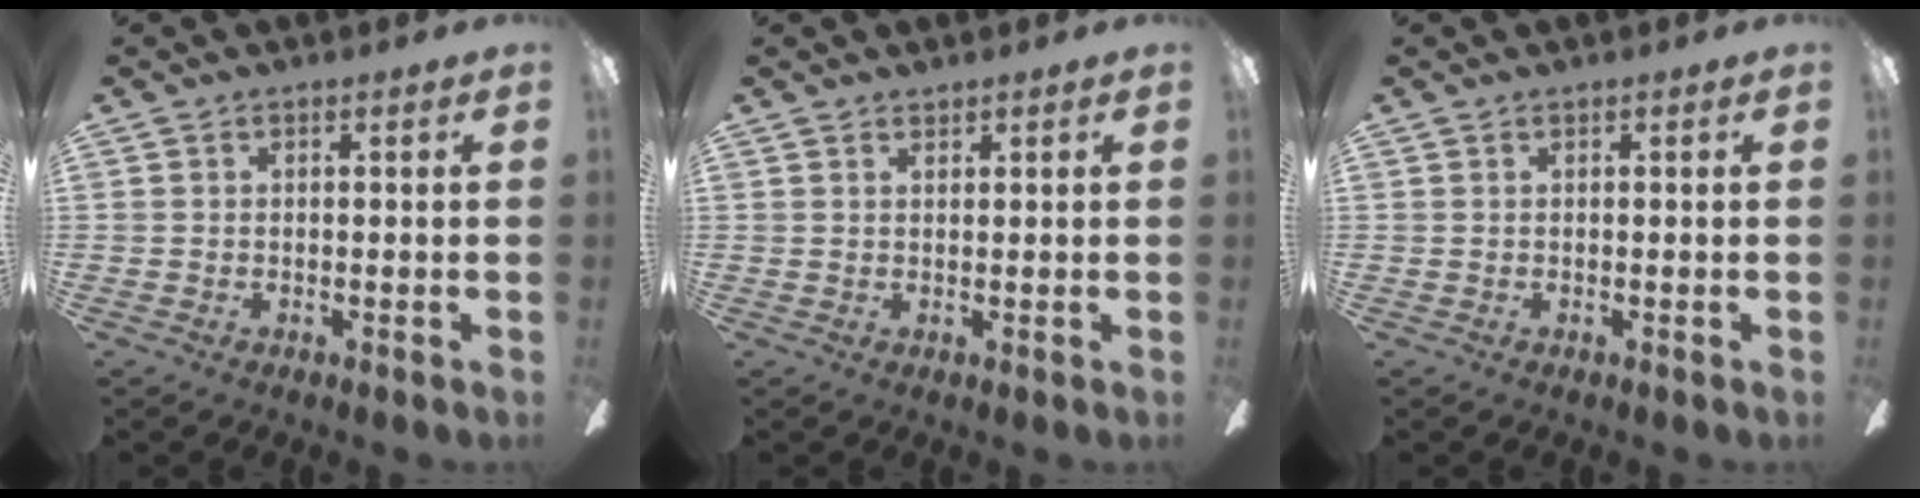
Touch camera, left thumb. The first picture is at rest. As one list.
[{"total": 0.9, "force": [0.9, 0.2, 0.1], "torque": [-0.003, 0.000, 0.016]}, {"total": 0.0}]